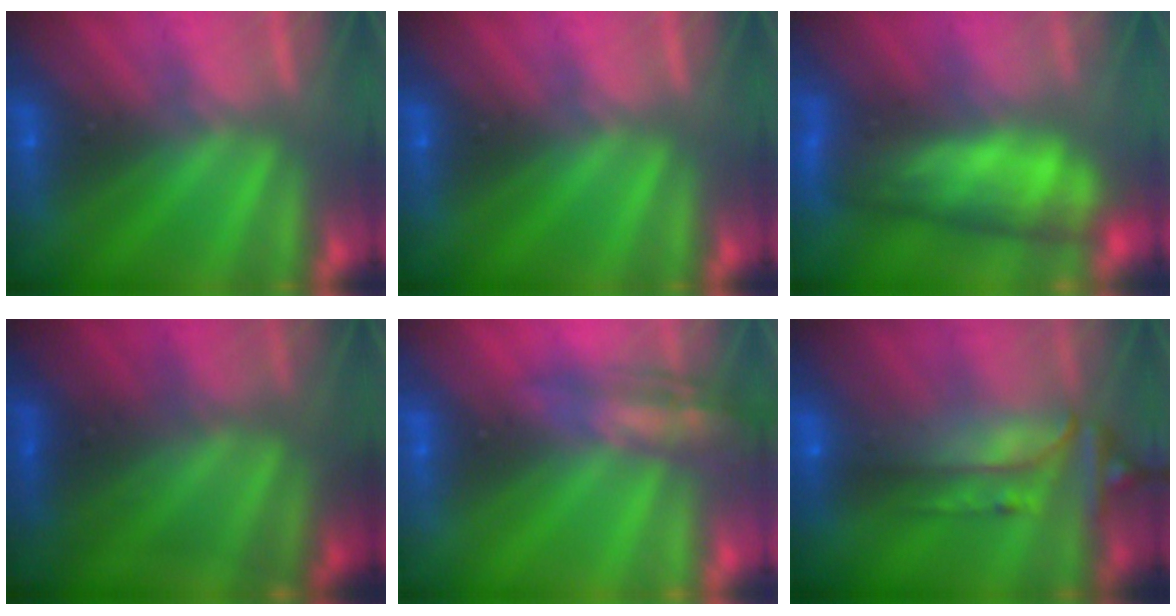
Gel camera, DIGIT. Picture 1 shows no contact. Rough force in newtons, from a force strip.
{"total": 0.0}
{"total": 5.7}
{"total": 4.7}
{"total": 2.6}
{"total": 6.8}